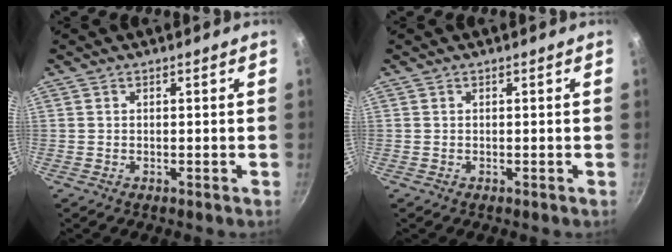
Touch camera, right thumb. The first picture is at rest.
{"total": 0.0}